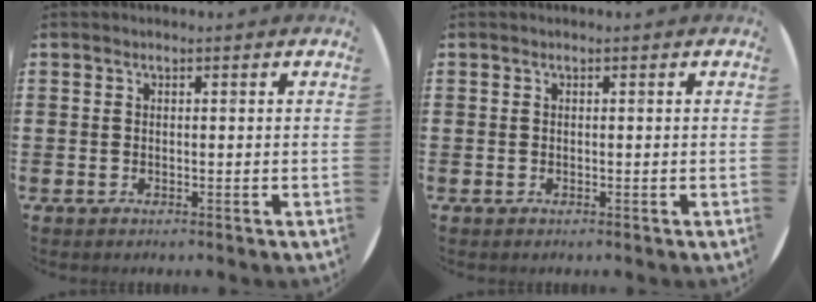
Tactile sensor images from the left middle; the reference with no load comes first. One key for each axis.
{"total": 0.0}